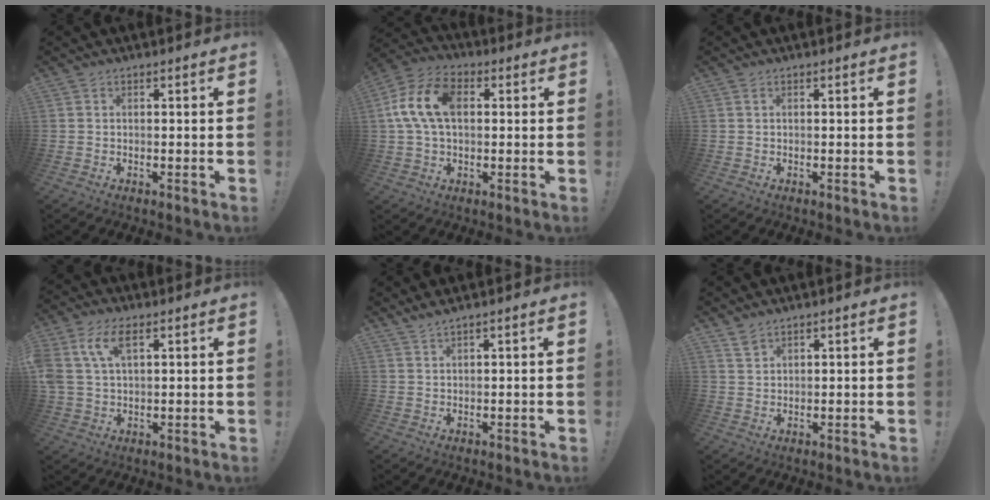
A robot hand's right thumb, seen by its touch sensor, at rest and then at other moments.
{"total": 13.7, "force": [2.0, 8.5, 10.6], "torque": [-0.207, 0.013, 0.038]}
{"total": 0.6, "force": [0.2, 0.0, 0.5], "torque": [-0.014, 0.001, 0.004]}
{"total": 9.3, "force": [3.9, 5.1, 6.7], "torque": [-0.150, 0.000, 0.074]}
{"total": 1.7, "force": [1.3, -0.5, 0.9], "torque": [-0.025, -0.004, 0.023]}
{"total": 3.0, "force": [2.5, 1.2, 1.2], "torque": [-0.014, -0.019, 0.045]}